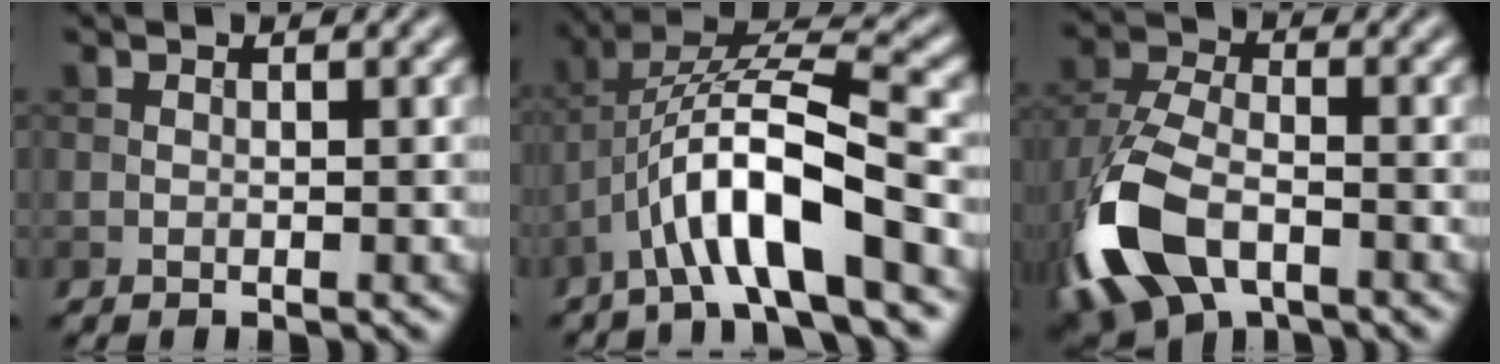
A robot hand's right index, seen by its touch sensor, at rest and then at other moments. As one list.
[{"total": 8.9, "force": [-3.8, 2.3, 7.7], "torque": [-0.131, 0.016, -0.069]}, {"total": 10.8, "force": [-5.2, 5.6, 7.7], "torque": [-0.177, -0.014, -0.106]}]